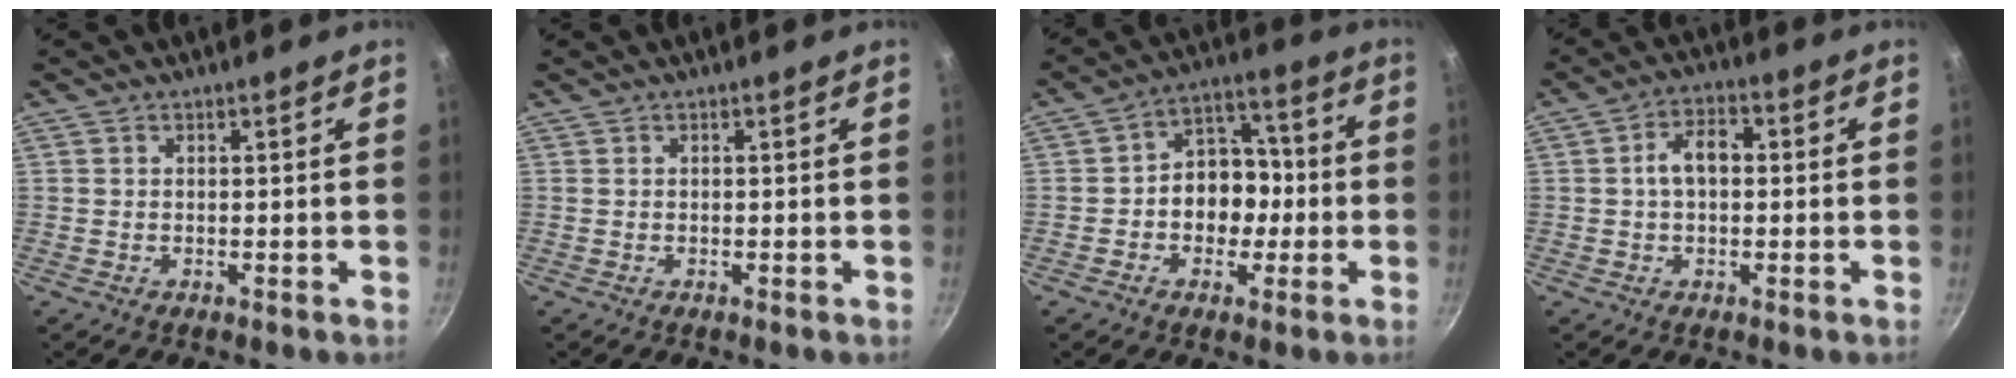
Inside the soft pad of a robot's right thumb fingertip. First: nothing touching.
{"total": 0.0}
{"total": 10.4, "force": [-1.3, 8.3, 6.1], "torque": [-0.029, 0.036, -0.033]}
{"total": 6.1, "force": [0.3, 3.8, 4.7], "torque": [-0.065, 0.021, -0.003]}